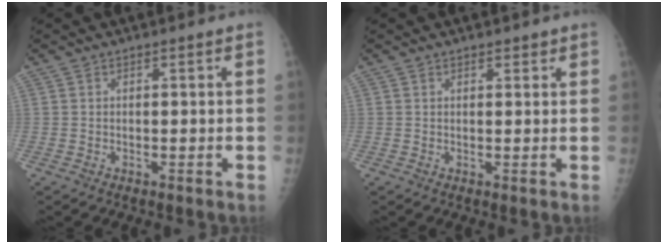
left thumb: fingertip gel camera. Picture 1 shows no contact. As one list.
[{"total": 1.3, "force": [1.1, 0.7, 0.4], "torque": [0.004, -0.006, 0.012]}]